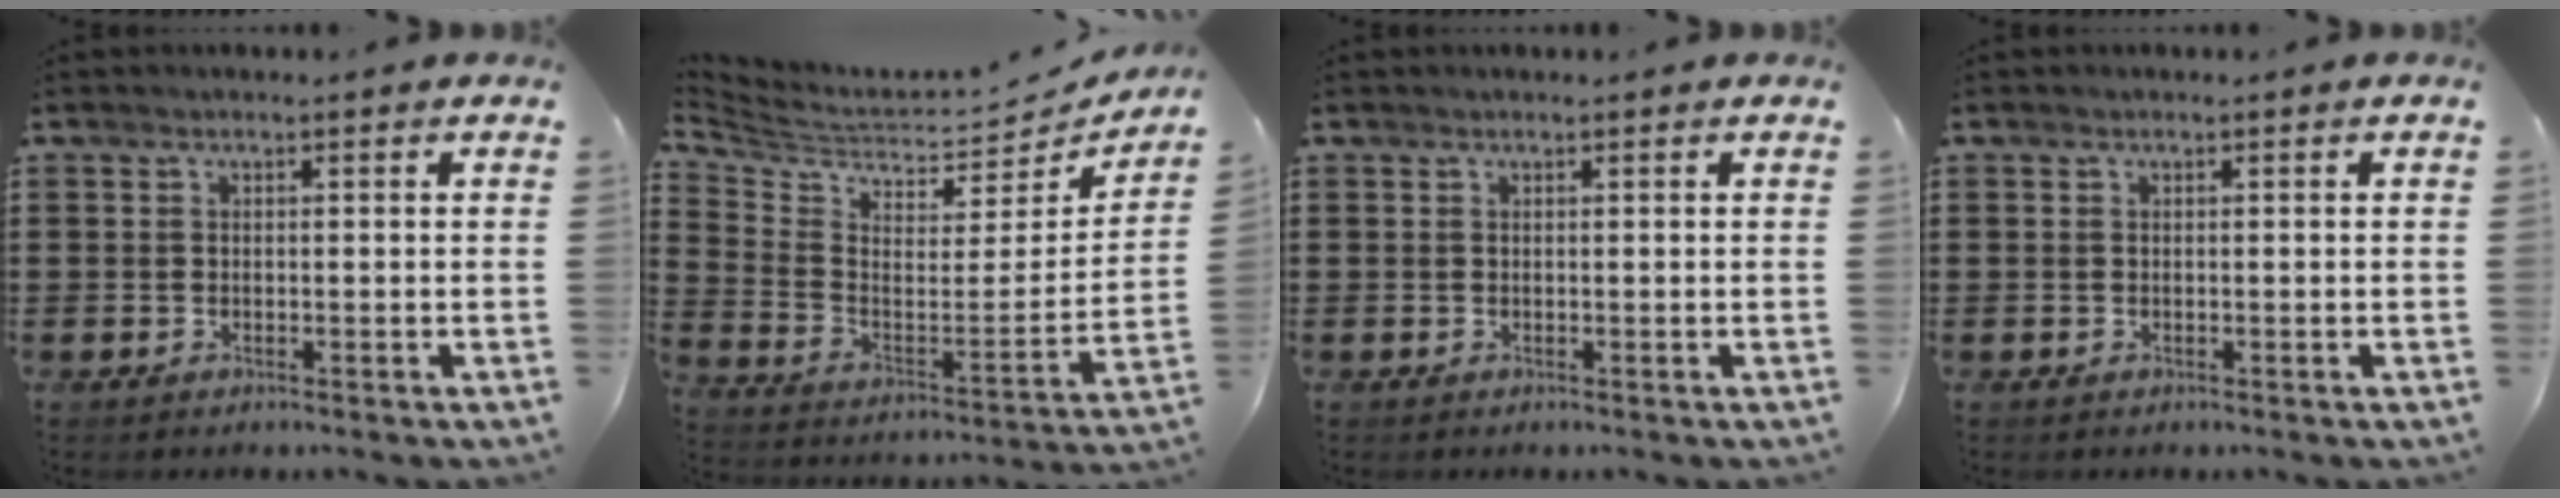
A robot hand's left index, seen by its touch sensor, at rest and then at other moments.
{"total": 3.7, "force": [3.3, 1.4, 1.0], "torque": [-0.046, -0.048, 0.054]}
{"total": 0.0}
{"total": 0.0}